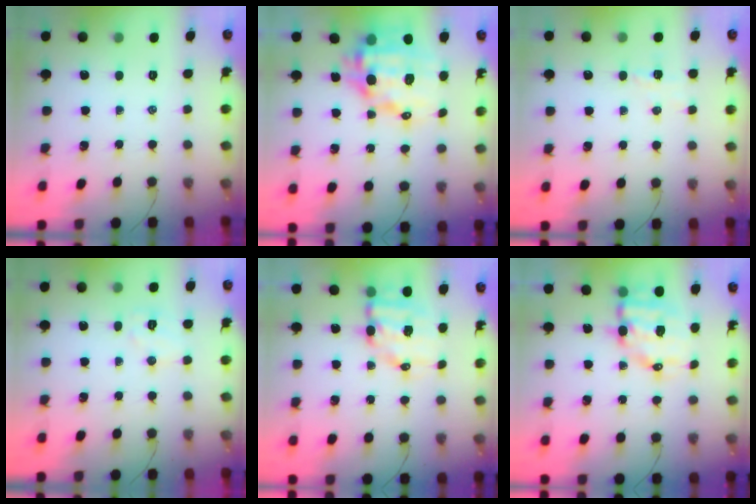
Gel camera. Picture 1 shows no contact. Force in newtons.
{"total": 15.1, "press": 14.6, "slide": 3.8}
{"total": 3.0, "press": 2.8, "slide": 0.9}
{"total": 6.0, "press": 5.9, "slide": 1.0}
{"total": 8.6, "press": 8.4, "slide": 1.9}
{"total": 9.7, "press": 9.5, "slide": 2.0}